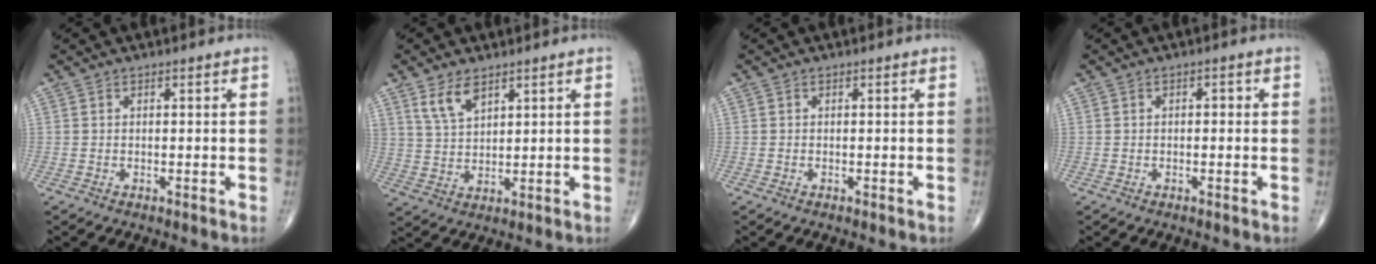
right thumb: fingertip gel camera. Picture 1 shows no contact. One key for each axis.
{"total": 5.5, "fx": 3.5, "fy": 2.7, "fz": 3.3, "tx": -0.057, "ty": -0.019, "tz": 0.076}
{"total": 0.0}
{"total": 1.2, "fx": 0.1, "fy": 0.7, "fz": 1.0, "tx": -0.008, "ty": 0.004, "tz": -0.003}